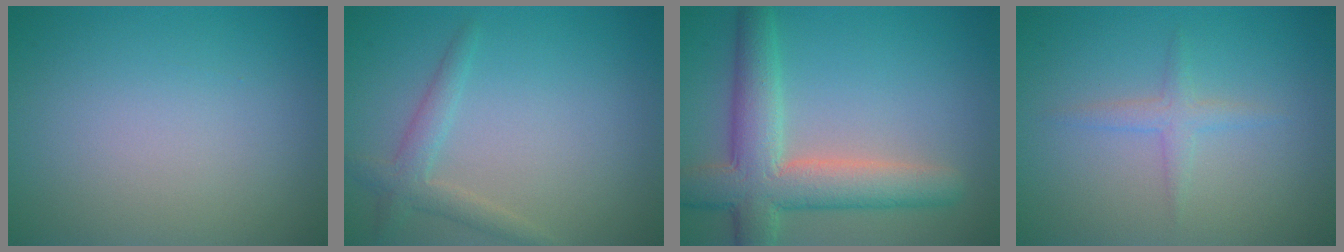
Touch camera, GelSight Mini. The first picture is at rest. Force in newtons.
{"total": 2.2, "press": 2.2, "slide": 0.2}
{"total": 7.1, "press": 7.1, "slide": 0.5}
{"total": 1.5, "press": 1.5, "slide": 0.0}